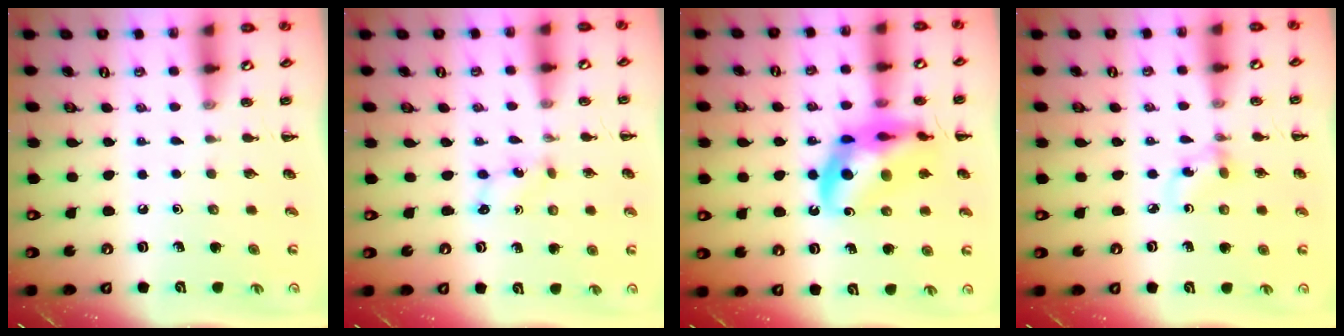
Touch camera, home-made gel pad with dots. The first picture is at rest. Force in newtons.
{"total": 1.7, "press": 1.6, "slide": 0.6}
{"total": 16.9, "press": 16.4, "slide": 4.1}
{"total": 2.9, "press": 2.7, "slide": 0.9}